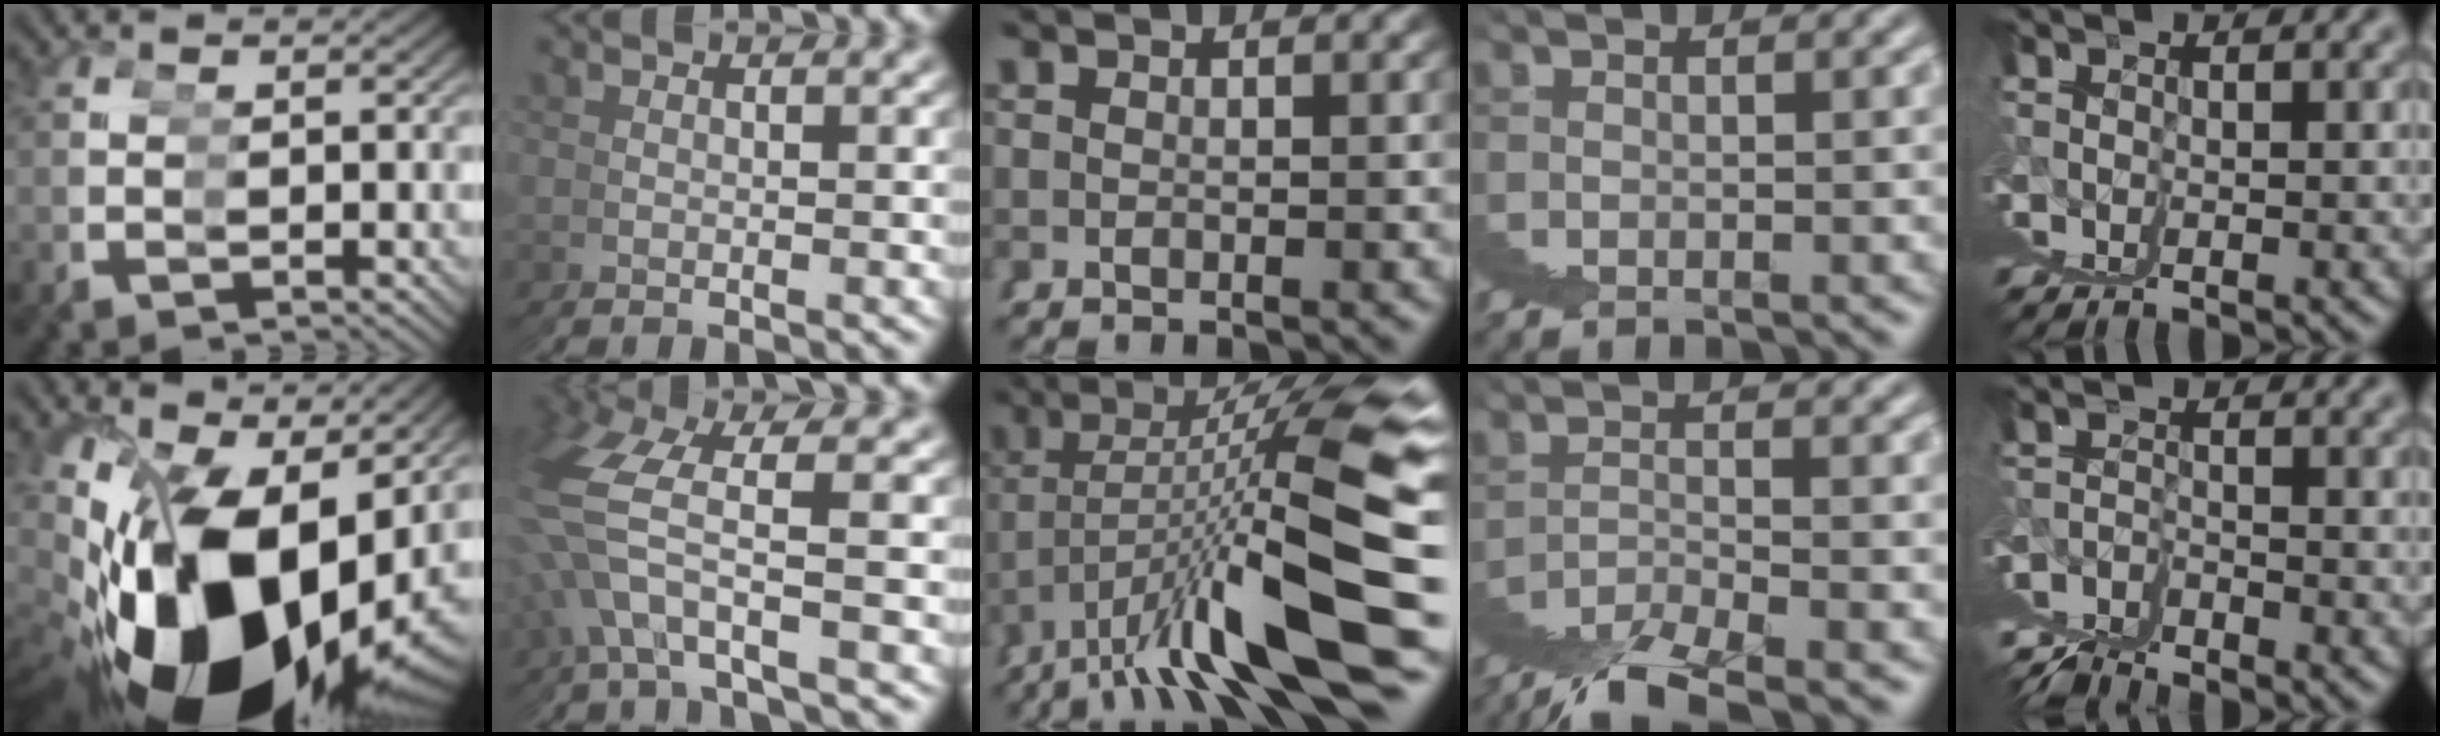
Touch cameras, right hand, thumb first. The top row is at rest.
{"thumb": {"total": 20.5, "force": [-2.1, 12.2, 16.4], "torque": [-0.336, -0.021, -0.005]}, "index": {"total": 2.8, "force": [1.5, 1.3, 1.9], "torque": [-0.082, 0.009, 0.028]}, "middle": {"total": 12.7, "force": [-0.3, 3.3, 12.3], "torque": [-0.182, 0.003, 0.006]}, "ring": {"total": 2.7, "force": [-0.9, -1.2, 2.2], "torque": [-0.032, 0.012, -0.021]}, "little": {"total": 4.5, "force": [0.8, -4.2, 1.5], "torque": [0.003, 0.021, 0.020]}}